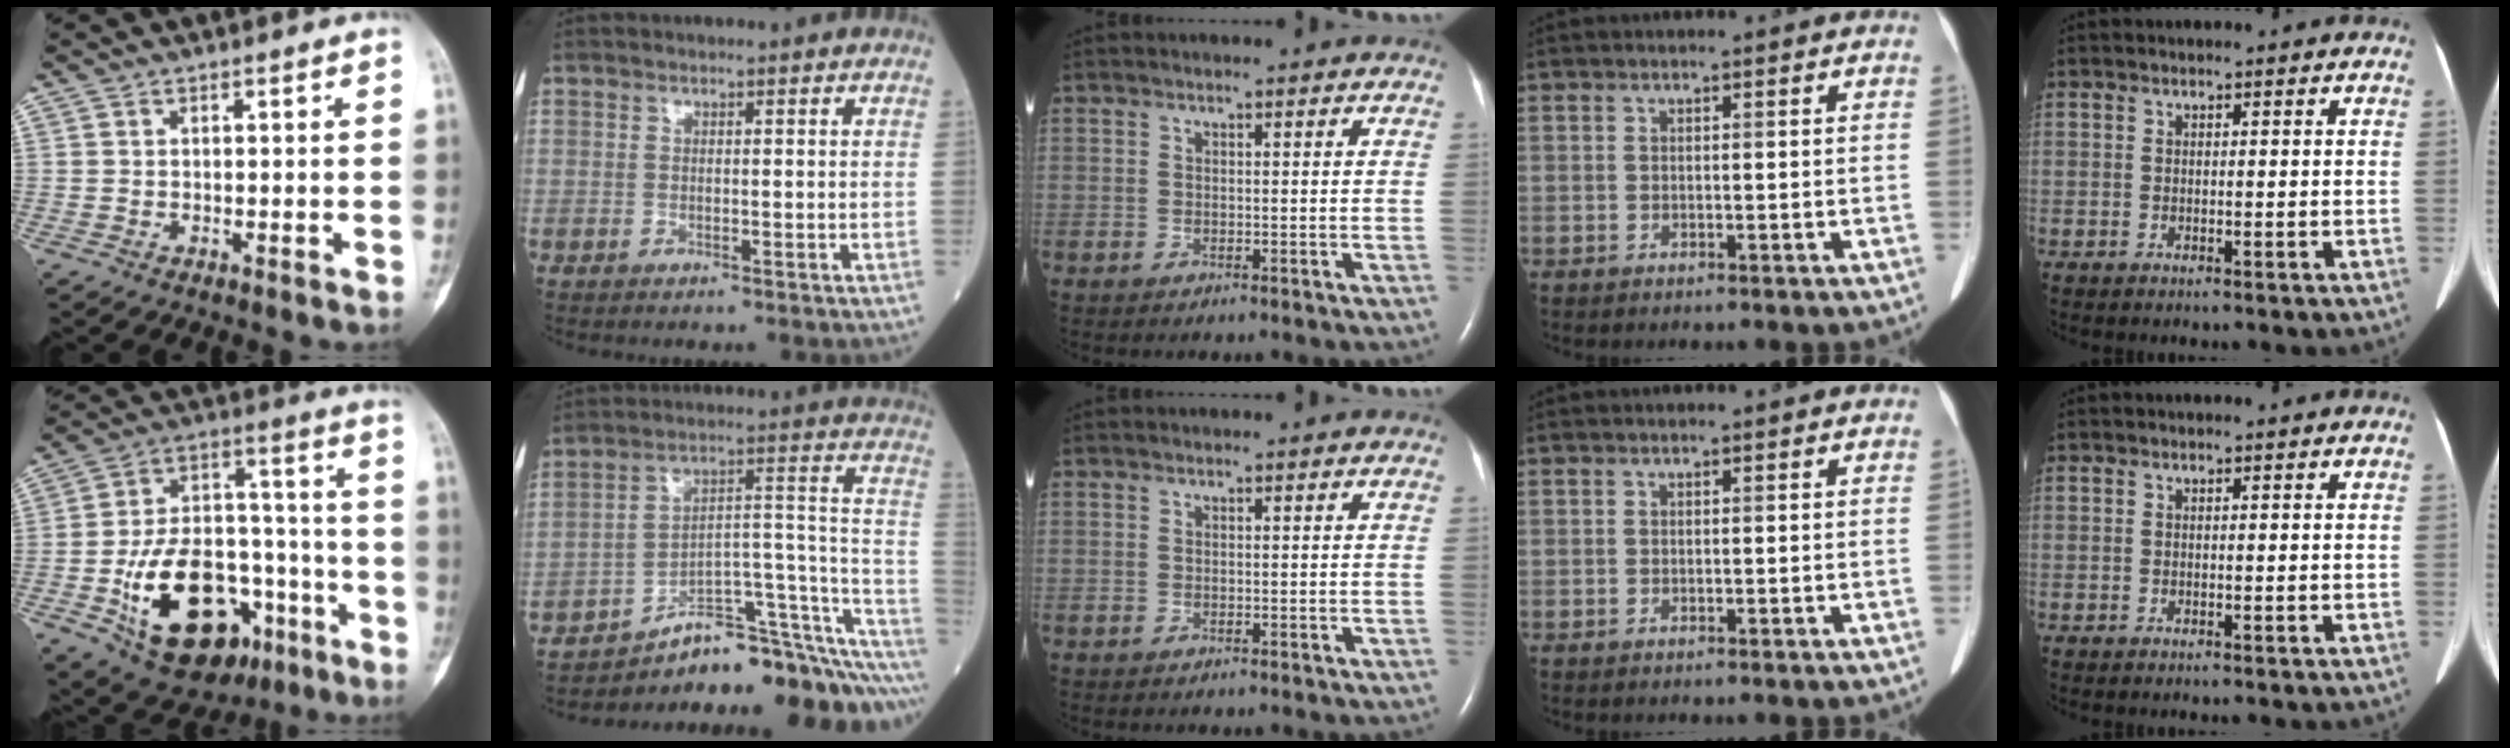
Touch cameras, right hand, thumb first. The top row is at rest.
{"thumb": {"total": 24.1, "force": [-10.2, 14.4, 16.5], "torque": [-0.258, 0.065, -0.149]}, "index": {"total": 20.2, "force": [-17.8, 3.6, 9.0], "torque": [-0.044, 0.067, -0.251]}}